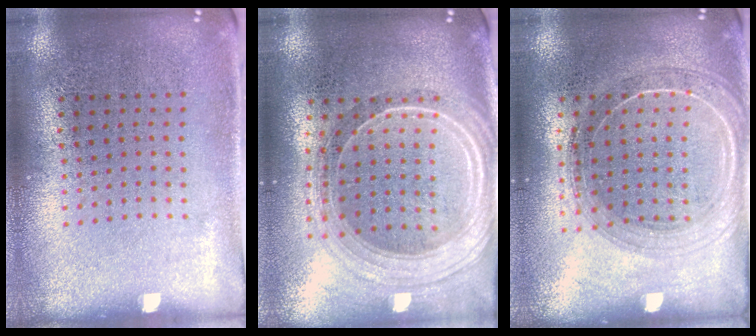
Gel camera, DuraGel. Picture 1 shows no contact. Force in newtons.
{"total": 2.3, "press": 1.9, "slide": 1.3}
{"total": 1.7, "press": 1.6, "slide": 0.6}